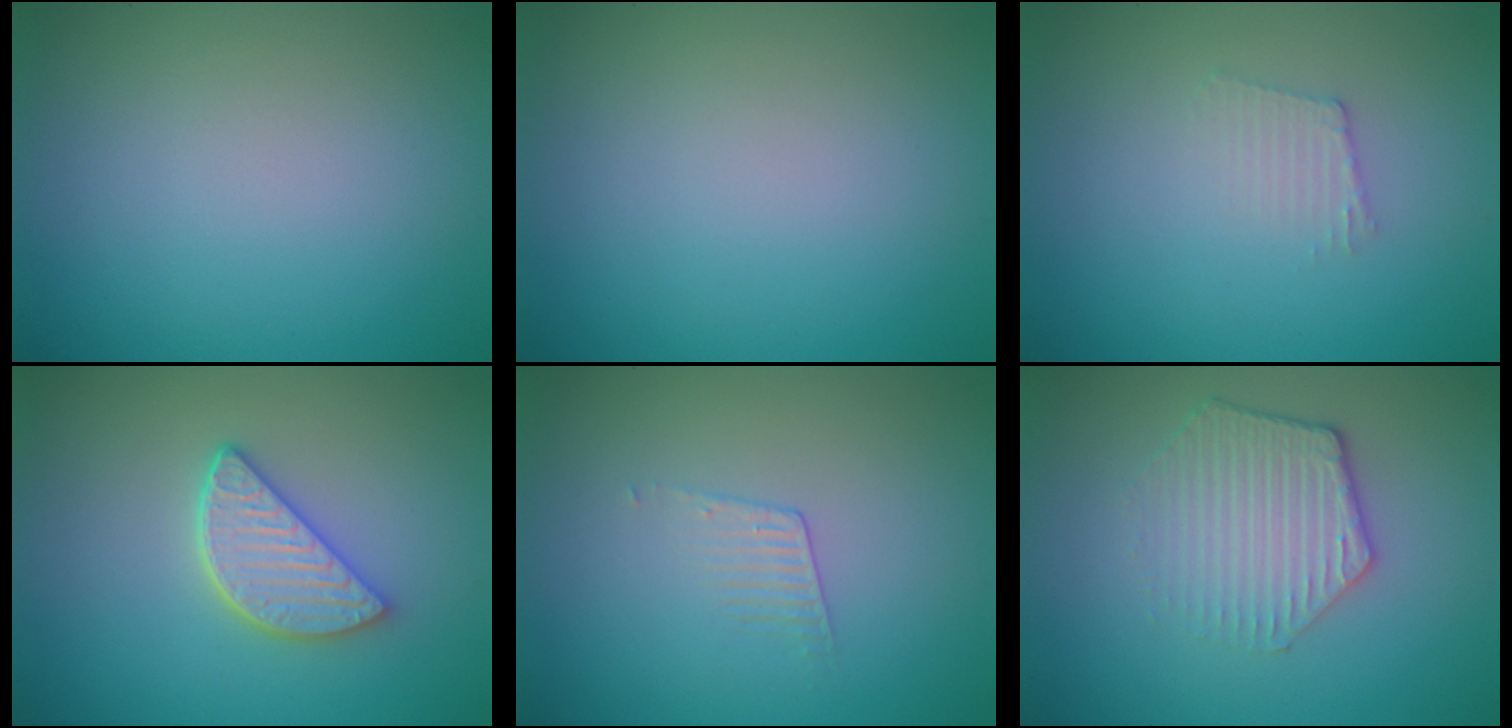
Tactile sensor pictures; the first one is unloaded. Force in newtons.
{"total": 0.0}
{"total": 1.2, "press": 1.2, "slide": 0.2}
{"total": 4.1, "press": 3.4, "slide": 2.3}
{"total": 1.1, "press": 0.2, "slide": 1.1}
{"total": 3.6, "press": 3.0, "slide": 2.0}